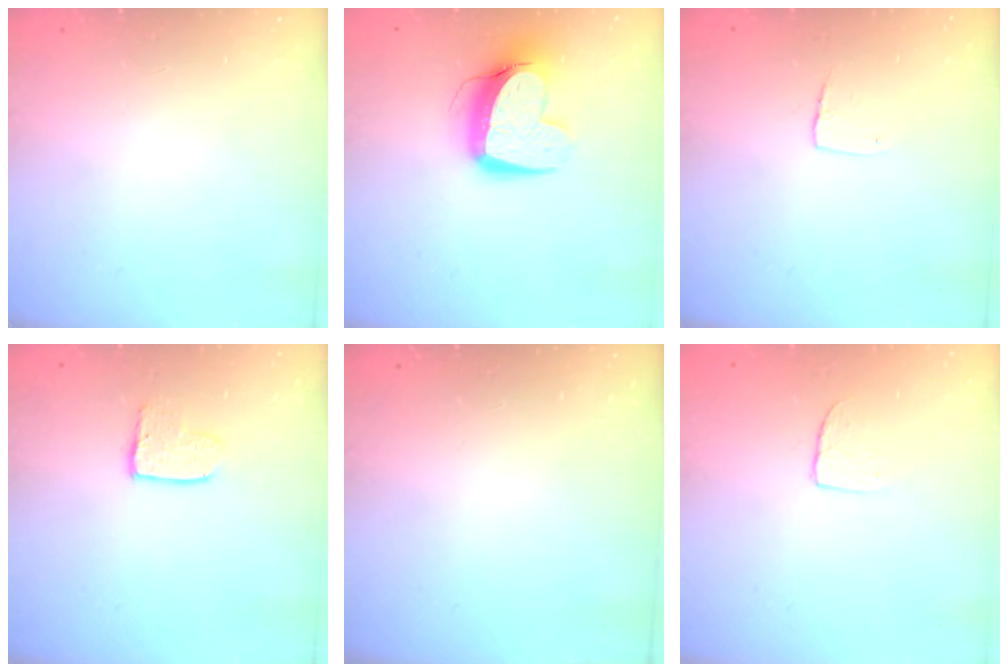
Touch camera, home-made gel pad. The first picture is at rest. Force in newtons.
{"total": 12.4, "press": 12.3, "slide": 1.5}
{"total": 3.9, "press": 3.8, "slide": 0.3}
{"total": 3.6, "press": 3.6, "slide": 0.3}
{"total": 0.0}
{"total": 4.3, "press": 4.3, "slide": 0.3}